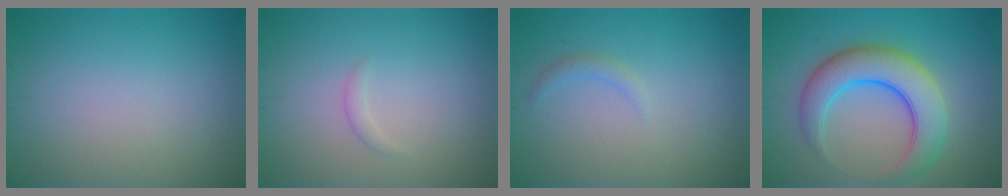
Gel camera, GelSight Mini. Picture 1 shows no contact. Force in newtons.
{"total": 0.7, "press": 0.7, "slide": 0.0}
{"total": 1.0, "press": 1.0, "slide": 0.2}
{"total": 7.0, "press": 7.0, "slide": 0.2}